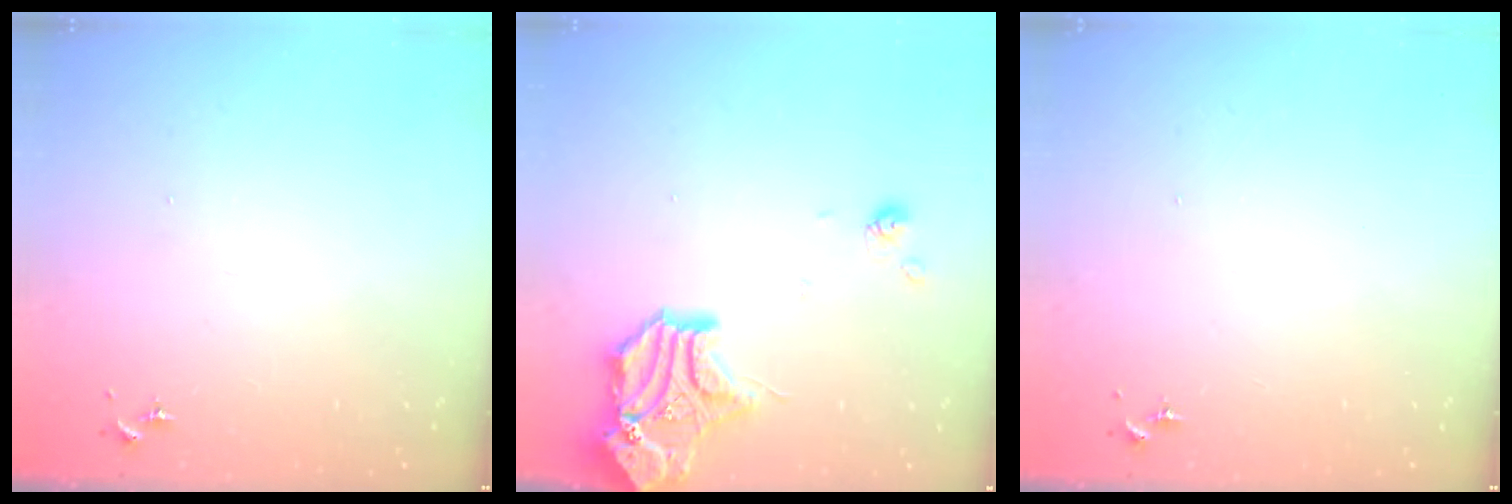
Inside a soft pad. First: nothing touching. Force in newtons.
{"total": 16.4, "press": 15.9, "slide": 3.7}
{"total": 0.0}